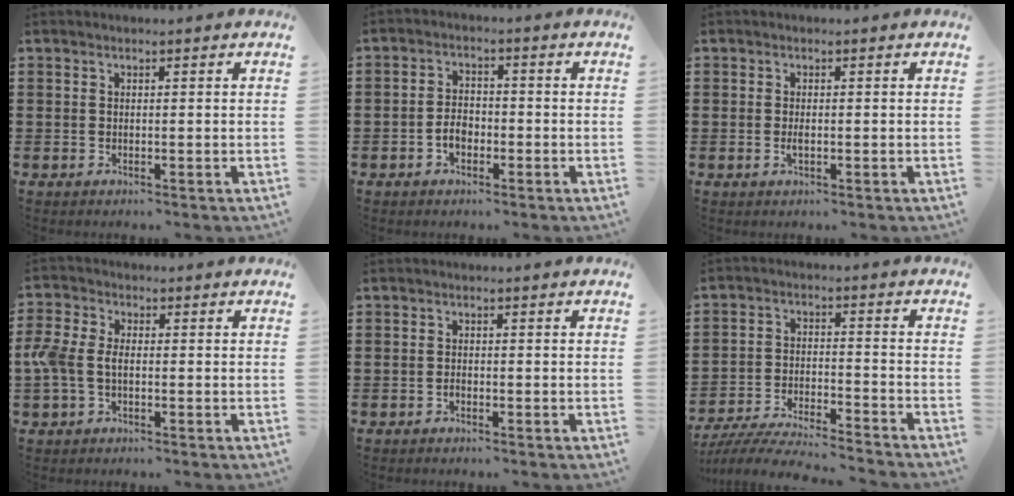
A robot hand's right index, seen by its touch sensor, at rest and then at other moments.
{"total": 3.3, "force": [-1.2, 2.1, 2.2], "torque": [-0.051, 0.000, -0.026]}
{"total": 1.3, "force": [-0.2, 0.4, 1.2], "torque": [-0.030, -0.006, -0.005]}
{"total": 4.6, "force": [-0.7, 2.9, 3.5], "torque": [-0.104, -0.006, -0.024]}
{"total": 0.7, "force": [-0.5, 0.4, 0.5], "torque": [-0.010, -0.003, -0.008]}
{"total": 6.2, "force": [-6.0, -0.2, 1.5], "torque": [-0.042, -0.010, -0.121]}